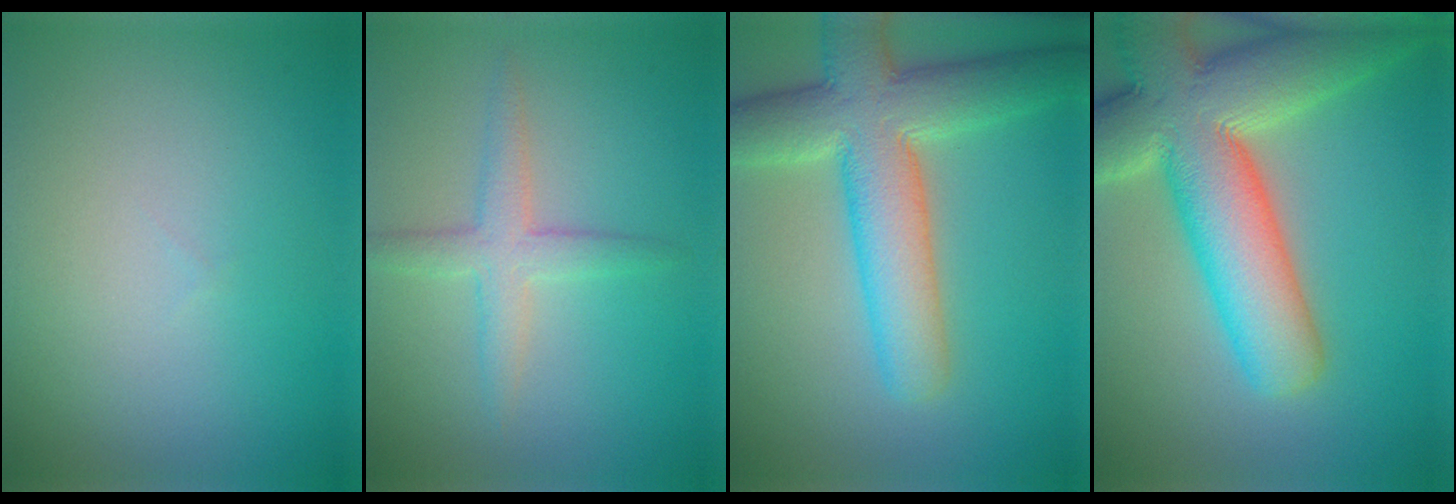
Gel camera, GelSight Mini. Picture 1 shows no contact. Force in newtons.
{"total": 2.9, "press": 2.9, "slide": 0.1}
{"total": 9.1, "press": 9.1, "slide": 0.3}
{"total": 13.5, "press": 13.5, "slide": 1.2}